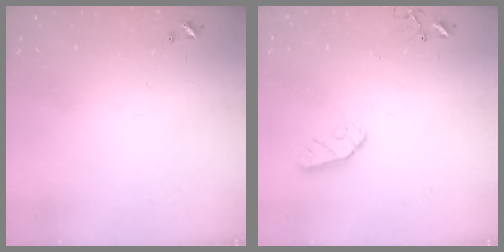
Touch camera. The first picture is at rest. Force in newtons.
{"total": 8.0, "press": 8.0, "slide": 0.5}